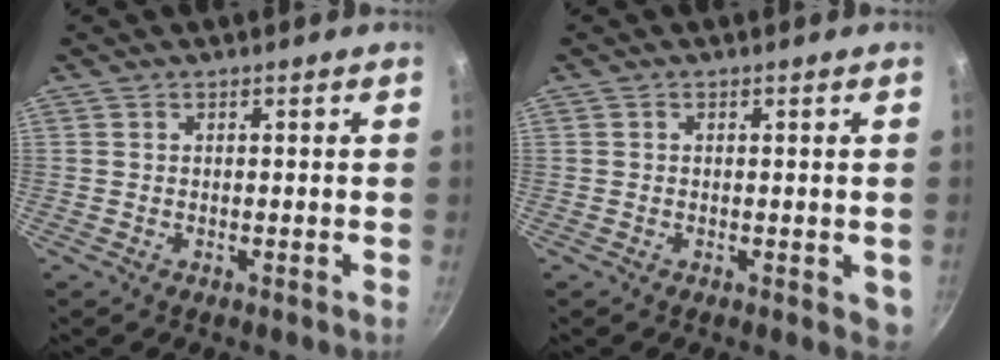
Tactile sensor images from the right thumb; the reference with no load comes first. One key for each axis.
{"total": 2.7, "fx": -0.2, "fy": 1.7, "fz": 2.2, "tx": -0.021, "ty": -0.003, "tz": -0.003}